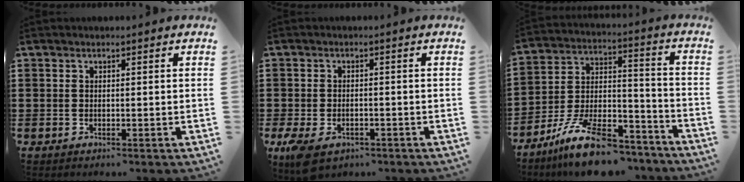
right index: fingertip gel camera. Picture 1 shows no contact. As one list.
[{"total": 3.1, "force": [-2.1, 1.5, 1.7], "torque": [-0.054, -0.002, -0.046]}, {"total": 13.3, "force": [-10.5, 3.6, 7.2], "torque": [-0.130, 0.046, -0.195]}]